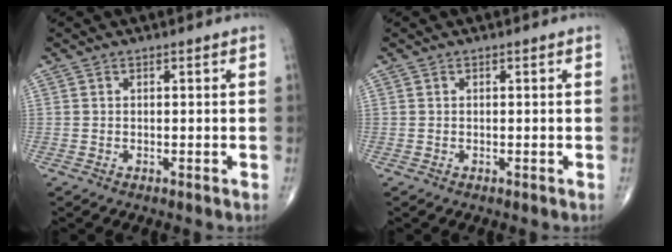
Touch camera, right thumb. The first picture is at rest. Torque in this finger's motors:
{"motor_torque": [0.01, 0.01, -0.02, 0.01, 0.00]}